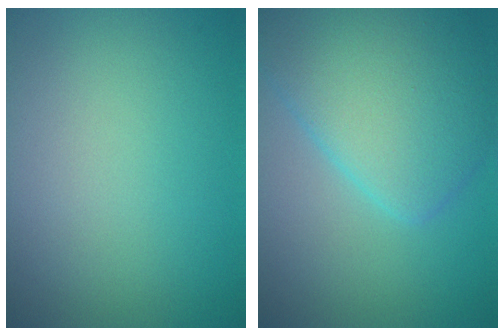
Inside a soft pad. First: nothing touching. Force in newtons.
{"total": 7.3, "press": 7.3, "slide": 0.3}